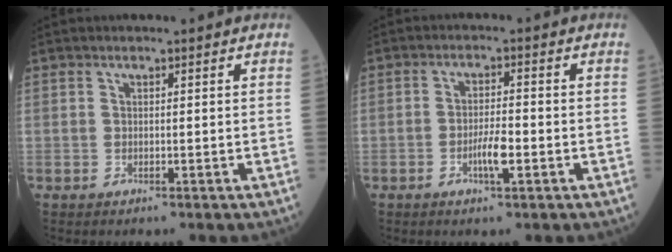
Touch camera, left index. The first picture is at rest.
{"total": 3.5, "force": [-1.6, 0.4, 3.1], "torque": [-0.059, -0.003, -0.030]}